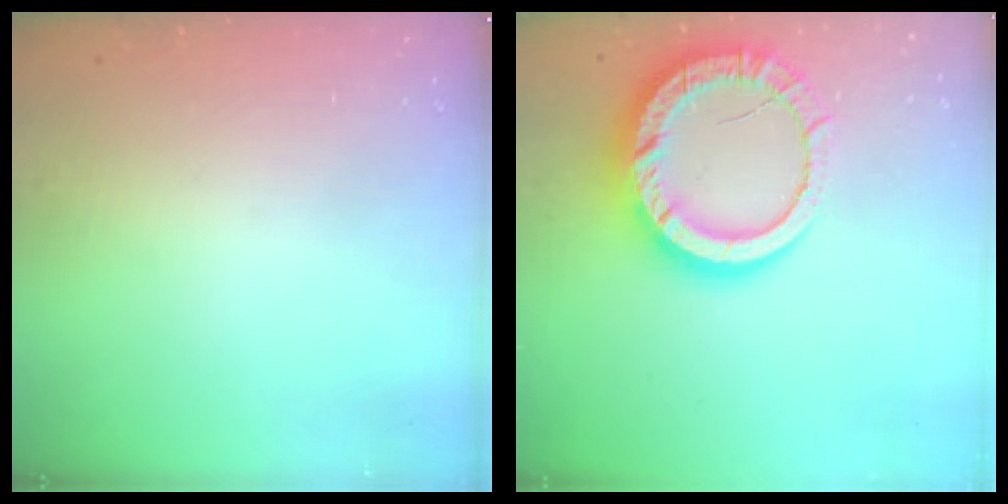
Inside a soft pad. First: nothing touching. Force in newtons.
{"total": 16.6, "press": 16.6, "slide": 1.6}